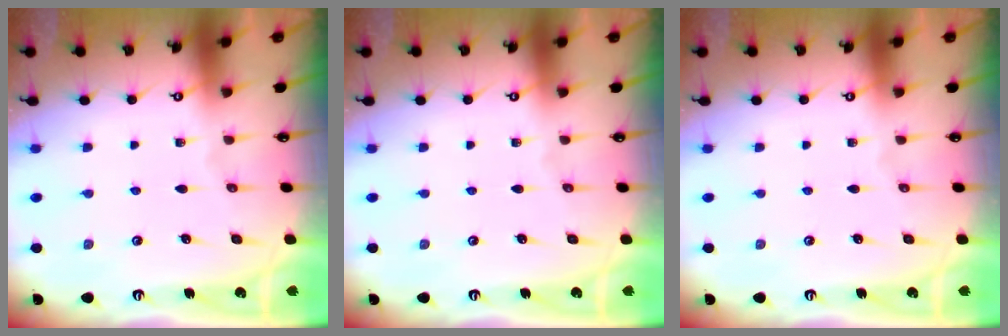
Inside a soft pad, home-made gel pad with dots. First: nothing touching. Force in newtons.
{"total": 0.0}
{"total": 0.0}